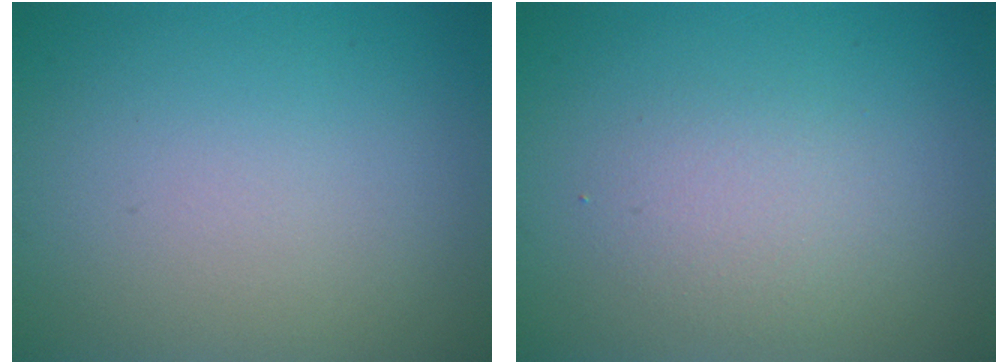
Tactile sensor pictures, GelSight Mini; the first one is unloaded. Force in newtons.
{"total": 2.2, "press": 2.2, "slide": 0.1}